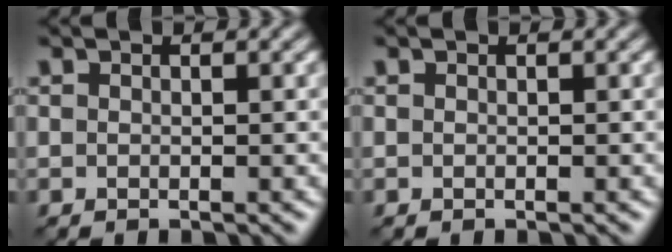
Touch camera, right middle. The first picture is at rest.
{"total": 0.0}